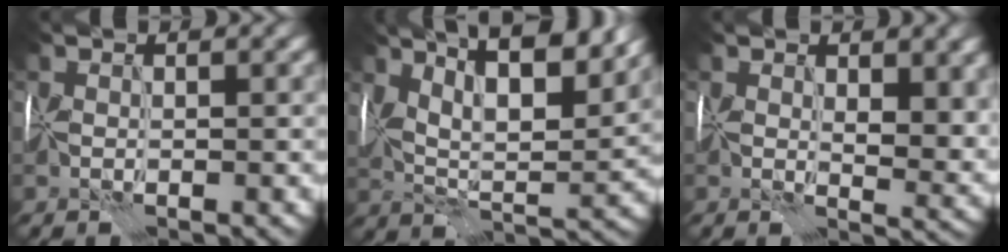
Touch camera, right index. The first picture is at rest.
{"total": 12.0, "force": [7.0, 4.0, 9.0], "torque": [-0.145, 0.020, 0.088]}
{"total": 5.4, "force": [1.5, 3.0, 4.3], "torque": [-0.071, -0.014, 0.030]}